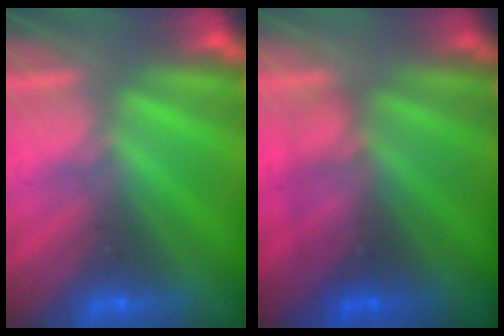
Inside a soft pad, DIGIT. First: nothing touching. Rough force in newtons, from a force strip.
{"total": 3.2}